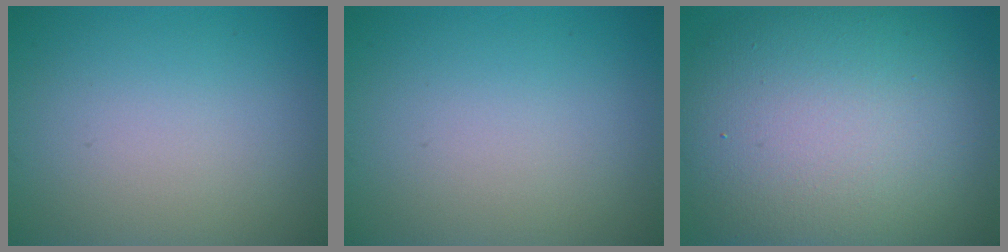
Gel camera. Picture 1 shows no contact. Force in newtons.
{"total": 0.0}
{"total": 13.8, "press": 13.8, "slide": 0.8}